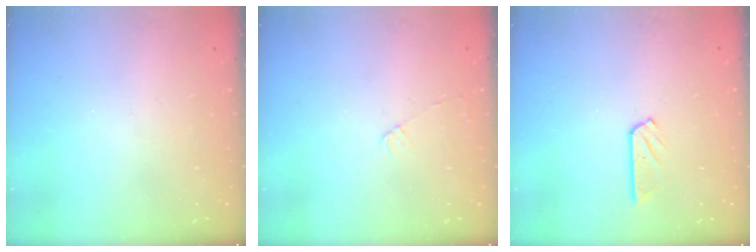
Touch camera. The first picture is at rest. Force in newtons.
{"total": 3.1, "press": 3.0, "slide": 0.4}
{"total": 5.4, "press": 5.3, "slide": 0.5}